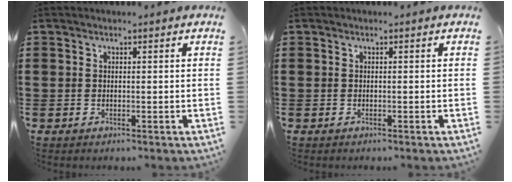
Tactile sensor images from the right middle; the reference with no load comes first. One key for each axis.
{"total": 0.0}